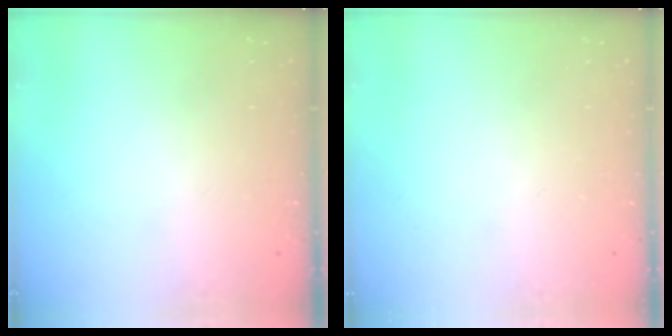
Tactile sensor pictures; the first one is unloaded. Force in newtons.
{"total": 0.0}